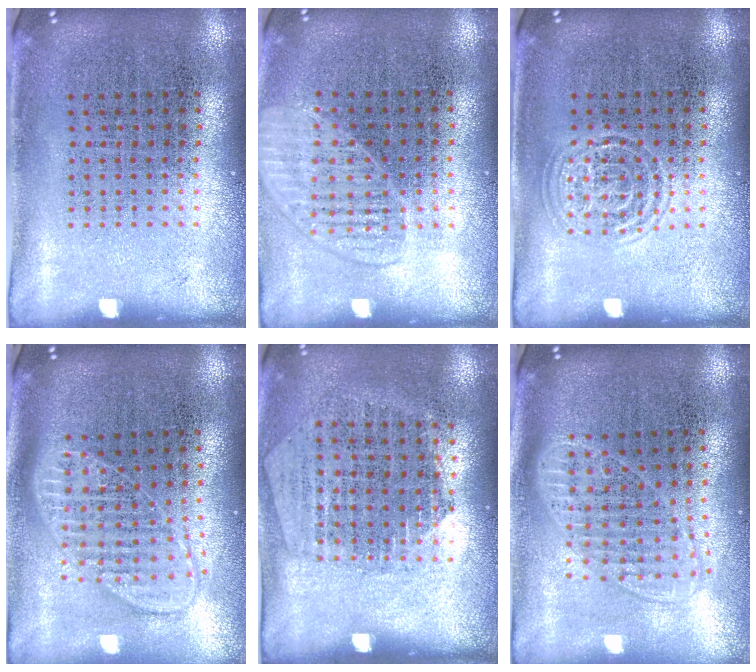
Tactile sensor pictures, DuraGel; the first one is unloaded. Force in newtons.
{"total": 1.5, "press": 1.4, "slide": 0.4}
{"total": 1.2, "press": 1.1, "slide": 0.2}
{"total": 1.9, "press": 1.6, "slide": 1.1}
{"total": 1.2, "press": 1.1, "slide": 0.5}
{"total": 1.8, "press": 1.4, "slide": 1.0}